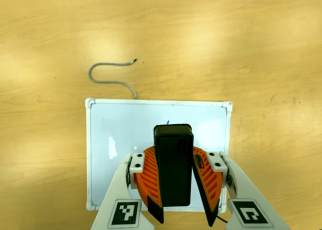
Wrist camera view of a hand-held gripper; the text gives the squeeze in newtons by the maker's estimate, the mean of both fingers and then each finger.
{"total": 9.3, "left": 9.3, "right": 9.3}